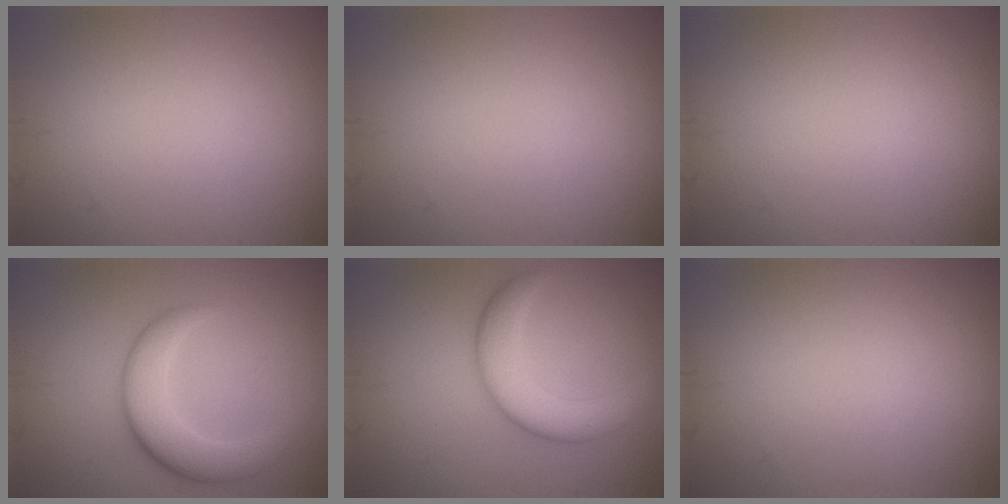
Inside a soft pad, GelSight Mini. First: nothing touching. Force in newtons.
{"total": 0.0}
{"total": 0.0}
{"total": 4.7, "press": 4.7, "slide": 0.3}
{"total": 5.0, "press": 5.0, "slide": 0.1}
{"total": 0.0}